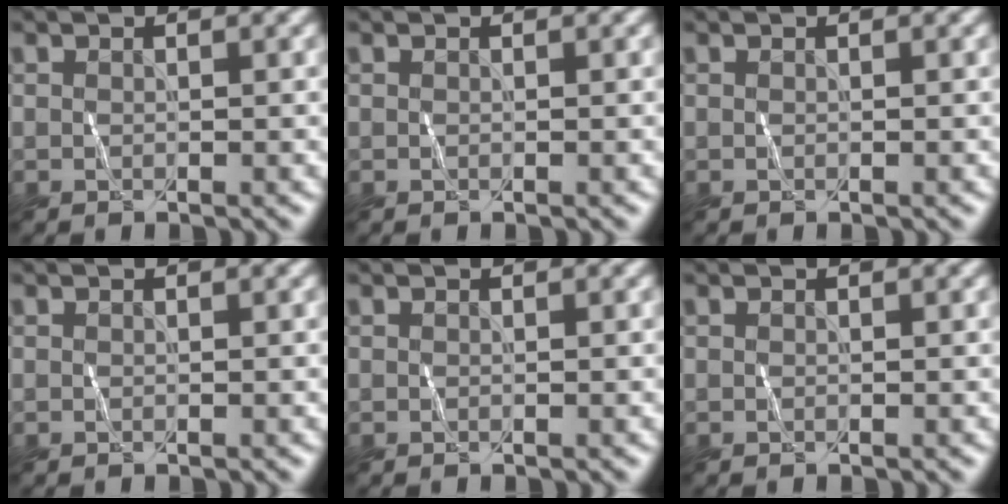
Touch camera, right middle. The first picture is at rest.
{"total": 0.0}
{"total": 0.0}
{"total": 0.0}
{"total": 0.0}
{"total": 0.0}